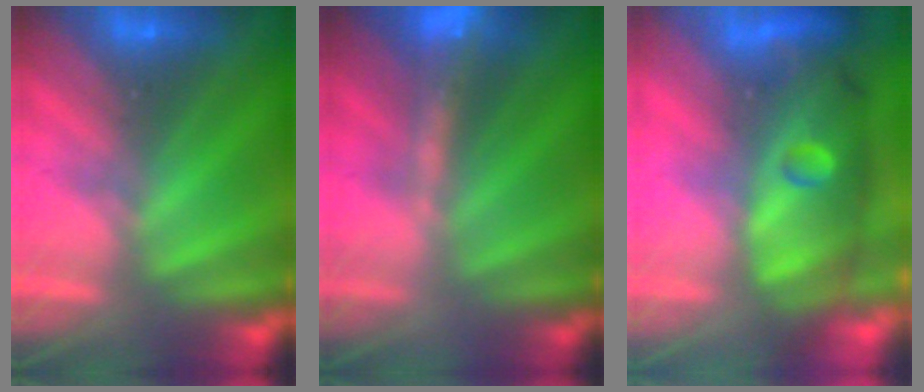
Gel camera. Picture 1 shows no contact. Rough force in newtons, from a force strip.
{"total": 8.7}
{"total": 7.8}